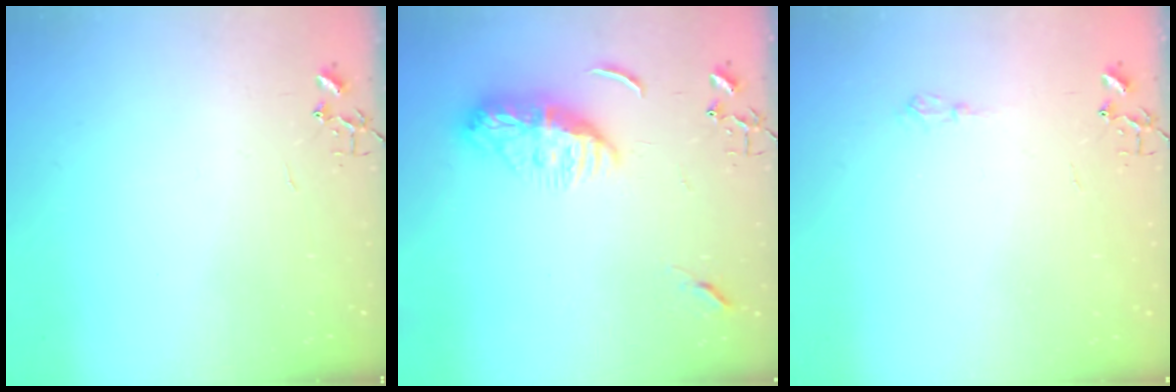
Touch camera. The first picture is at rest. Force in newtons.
{"total": 12.5, "press": 12.5, "slide": 1.1}
{"total": 5.8, "press": 5.8, "slide": 0.7}